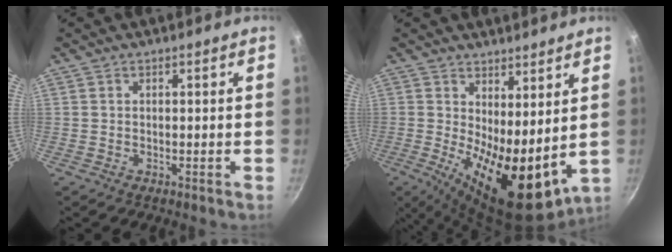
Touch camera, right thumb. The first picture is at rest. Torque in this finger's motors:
{"motor_torque": [-0.43, 1.69, 1.86, 0.26, 0.27]}